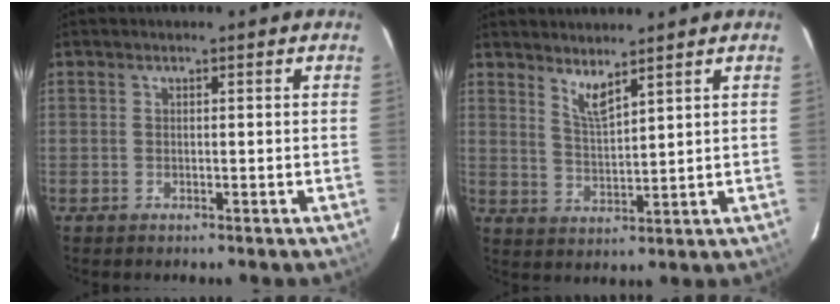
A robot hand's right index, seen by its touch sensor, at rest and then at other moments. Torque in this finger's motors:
{"motor_torque": [0.01, 0.13, 0.22, 0.04]}